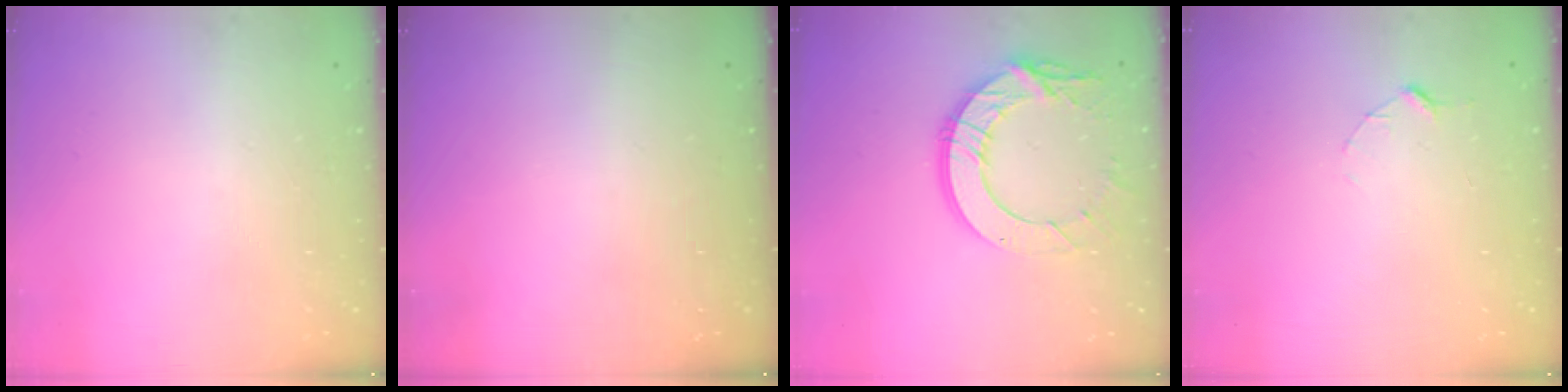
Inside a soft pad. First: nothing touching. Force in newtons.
{"total": 0.0}
{"total": 14.5, "press": 14.5, "slide": 1.3}
{"total": 2.9, "press": 2.9, "slide": 0.3}